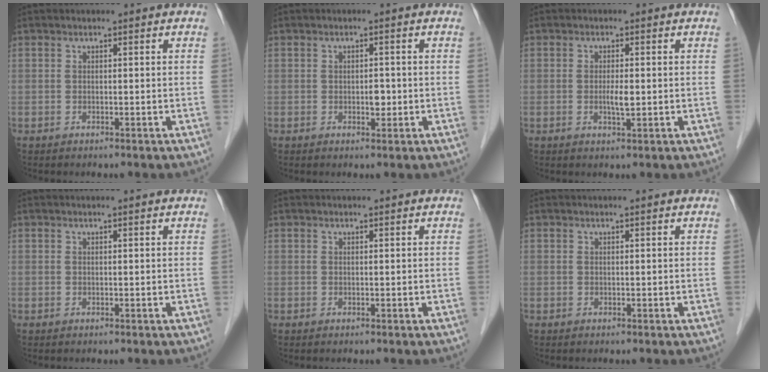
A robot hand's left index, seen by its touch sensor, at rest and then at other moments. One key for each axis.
{"total": 1.7, "fx": -0.3, "fy": 1.0, "fz": 1.4, "tx": -0.019, "ty": 0.002, "tz": -0.002}
{"total": 2.1, "fx": -0.2, "fy": 0.4, "fz": 2.1, "tx": -0.043, "ty": -0.001, "tz": -0.002}
{"total": 2.3, "fx": 2.1, "fy": -0.1, "fz": 0.9, "tx": -0.014, "ty": 0.012, "tz": 0.021}
{"total": 1.5, "fx": 1.4, "fy": 0.1, "fz": 0.6, "tx": -0.008, "ty": 0.014, "tz": 0.020}
{"total": 1.9, "fx": 1.7, "fy": -0.1, "fz": 0.7, "tx": -0.012, "ty": 0.009, "tz": 0.018}